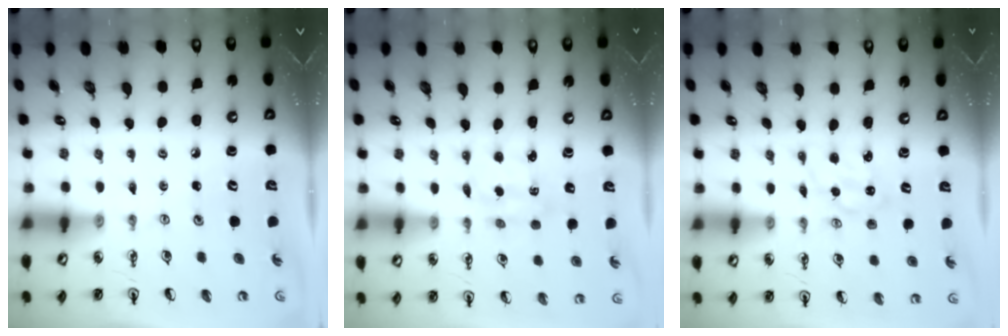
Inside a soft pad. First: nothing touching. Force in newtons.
{"total": 2.3, "press": 2.3, "slide": 0.5}
{"total": 1.7, "press": 1.7, "slide": 0.3}